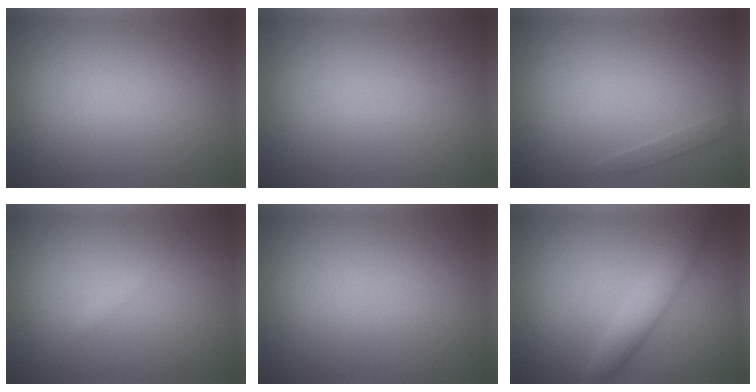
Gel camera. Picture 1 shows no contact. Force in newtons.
{"total": 0.0}
{"total": 0.9, "press": 0.9, "slide": 0.1}
{"total": 0.9, "press": 0.9, "slide": 0.1}
{"total": 0.0}
{"total": 3.0, "press": 3.0, "slide": 0.1}